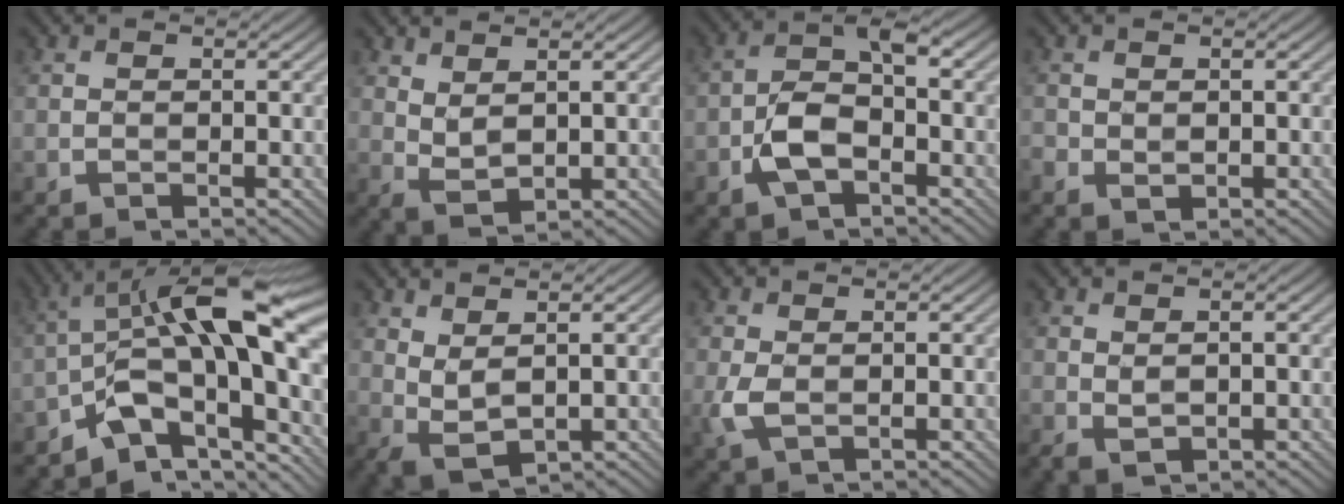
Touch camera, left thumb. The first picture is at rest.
{"total": 2.9, "force": [1.8, 0.8, 2.1], "torque": [-0.056, -0.004, 0.041]}
{"total": 5.8, "force": [-2.1, 2.9, 4.6], "torque": [-0.092, 0.008, -0.046]}
{"total": 1.4, "force": [-0.2, 1.0, 1.0], "torque": [-0.027, -0.007, -0.001]}
{"total": 14.3, "force": [-3.4, 6.0, 12.5], "torque": [-0.191, 0.013, -0.070]}
{"total": 3.1, "force": [1.6, 1.0, 2.5], "torque": [-0.067, -0.003, 0.036]}
{"total": 2.6, "force": [-0.1, 1.4, 2.2], "torque": [-0.060, -0.003, -0.003]}
{"total": 1.4, "force": [0.3, 0.6, 1.2], "torque": [-0.030, -0.003, 0.011]}